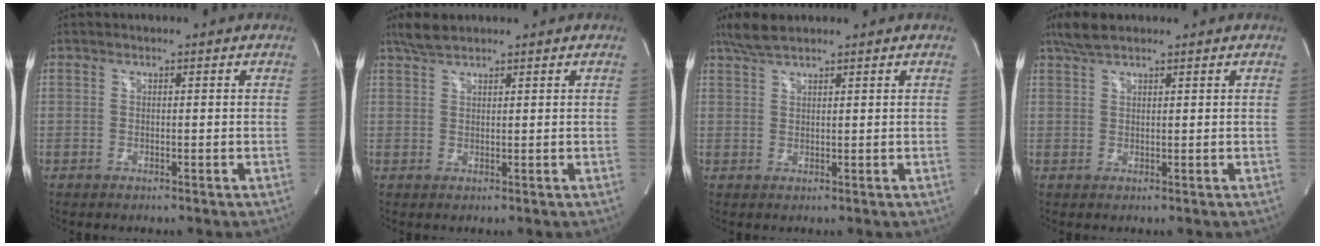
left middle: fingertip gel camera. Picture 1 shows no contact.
{"total": 2.9, "force": [2.6, 0.6, 1.3], "torque": [-0.036, 0.011, 0.054]}
{"total": 3.7, "force": [3.2, 0.6, 1.9], "torque": [-0.049, 0.013, 0.066]}
{"total": 3.6, "force": [2.9, 0.8, 2.0], "torque": [-0.050, 0.014, 0.060]}